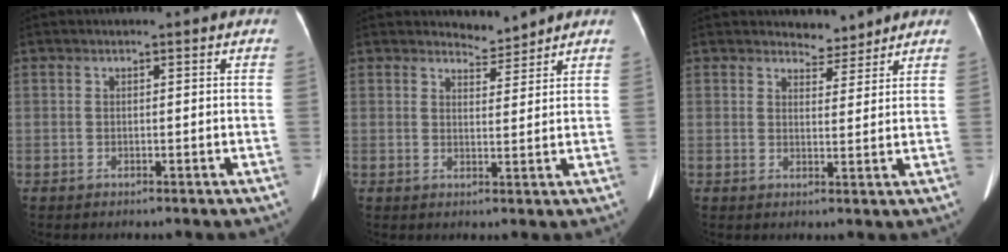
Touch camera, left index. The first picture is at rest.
{"total": 2.9, "force": [2.8, 0.4, -0.4], "torque": [0.001, -0.004, 0.047]}
{"total": 3.3, "force": [3.1, 1.1, -0.1], "torque": [0.000, -0.004, 0.044]}